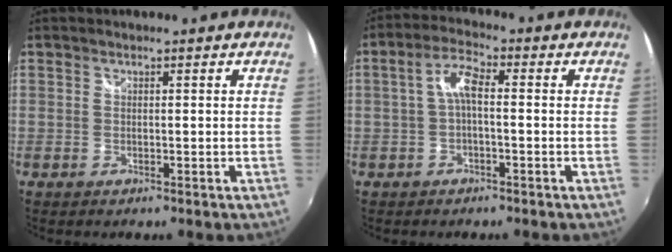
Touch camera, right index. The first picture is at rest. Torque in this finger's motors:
{"motor_torque": [0.86, 0.19, 0.35, 0.09]}